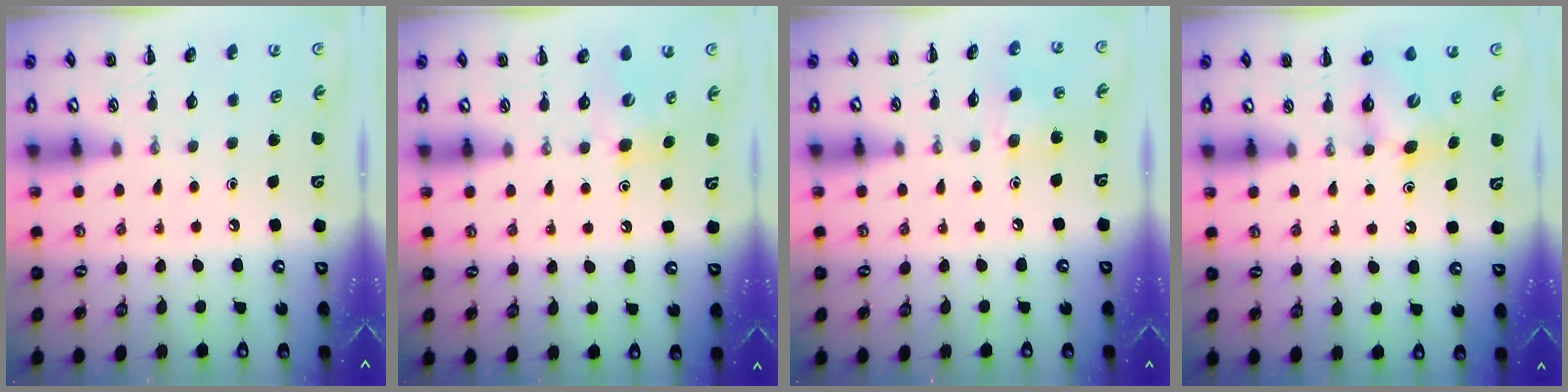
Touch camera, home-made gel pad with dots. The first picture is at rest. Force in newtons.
{"total": 4.7, "press": 4.6, "slide": 1.1}
{"total": 8.2, "press": 8.0, "slide": 1.6}
{"total": 5.3, "press": 5.2, "slide": 0.7}